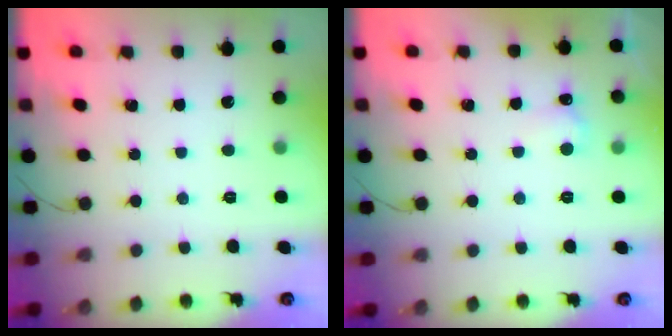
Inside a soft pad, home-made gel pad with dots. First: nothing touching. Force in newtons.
{"total": 4.3, "press": 4.1, "slide": 1.2}